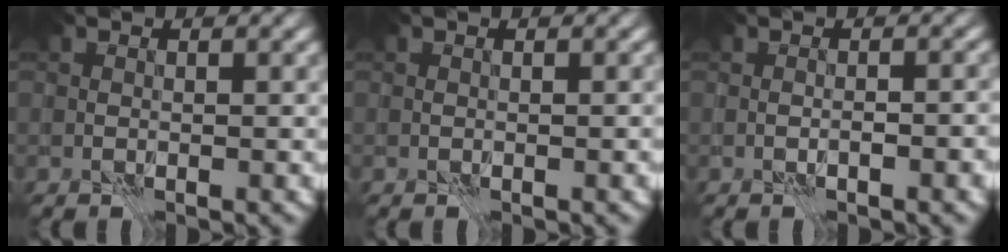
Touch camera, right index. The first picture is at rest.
{"total": 0.0}
{"total": 1.9, "force": [-0.8, 0.5, 1.6], "torque": [-0.027, 0.006, -0.013]}